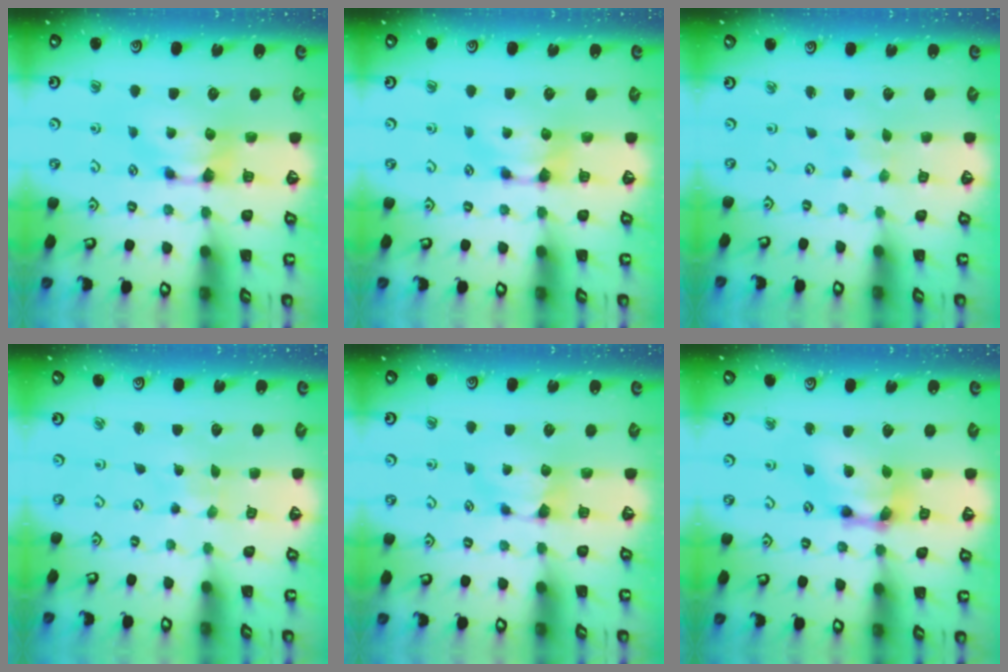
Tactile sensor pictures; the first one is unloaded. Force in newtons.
{"total": 0.0}
{"total": 5.6, "press": 5.6, "slide": 0.3}
{"total": 5.9, "press": 5.9, "slide": 0.3}
{"total": 0.8, "press": 0.7, "slide": 0.2}
{"total": 7.5, "press": 6.9, "slide": 2.9}